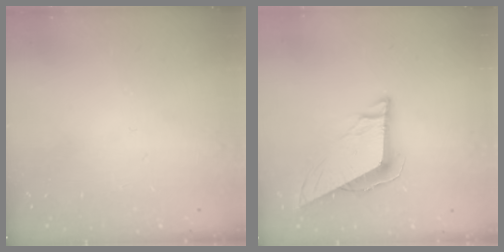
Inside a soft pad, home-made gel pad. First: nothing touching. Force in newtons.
{"total": 9.0, "press": 8.9, "slide": 1.5}